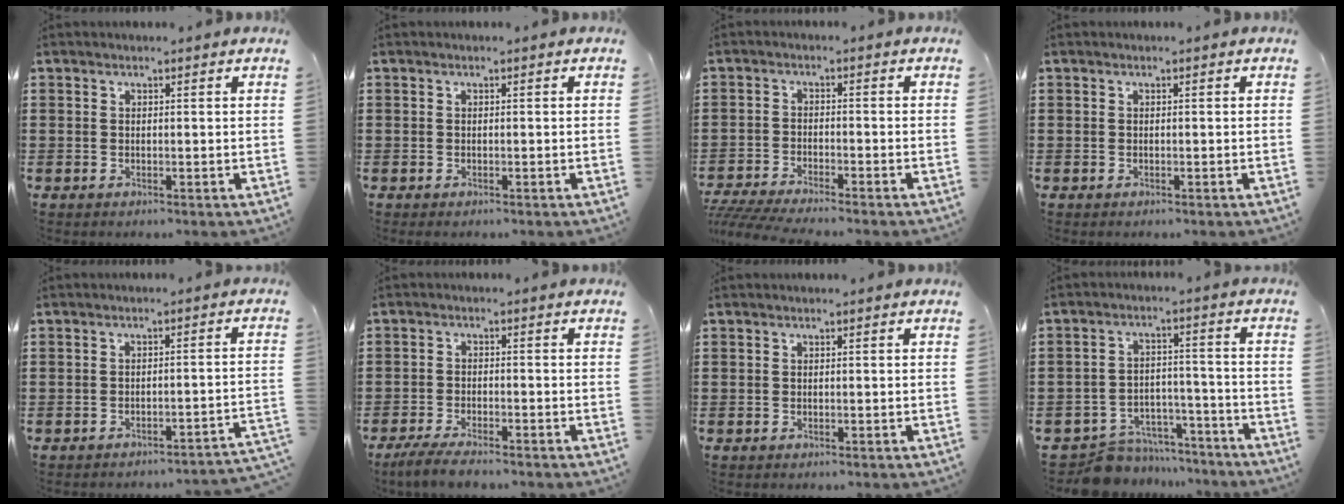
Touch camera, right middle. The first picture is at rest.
{"total": 0.0}
{"total": 4.0, "force": [-3.9, 0.1, 1.1], "torque": [-0.033, -0.009, -0.082]}
{"total": 0.0}
{"total": 2.4, "force": [-2.4, -0.1, 0.6], "torque": [-0.014, 0.000, -0.052]}
{"total": 4.0, "force": [-3.7, 0.7, 1.5], "torque": [-0.039, -0.003, -0.076]}
{"total": 0.0}
{"total": 7.5, "force": [-7.3, 1.6, 0.6], "torque": [-0.015, 0.023, -0.146]}